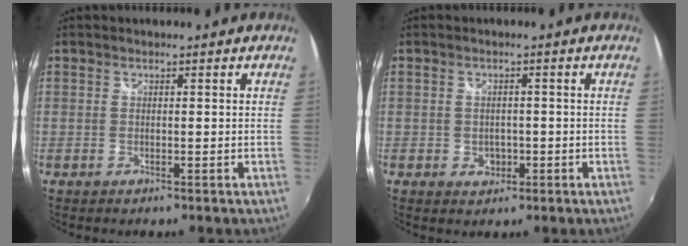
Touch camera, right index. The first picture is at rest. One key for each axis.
{"total": 3.0, "fx": -0.9, "fy": 2.6, "fz": 1.3, "tx": -0.024, "ty": 0.000, "tz": -0.009}